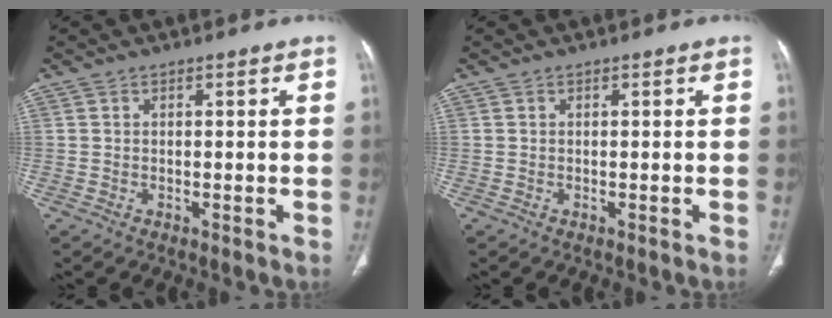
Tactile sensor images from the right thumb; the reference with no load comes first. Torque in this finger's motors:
{"motor_torque": [0.13, -0.02, -0.03, -0.04, 0.01]}